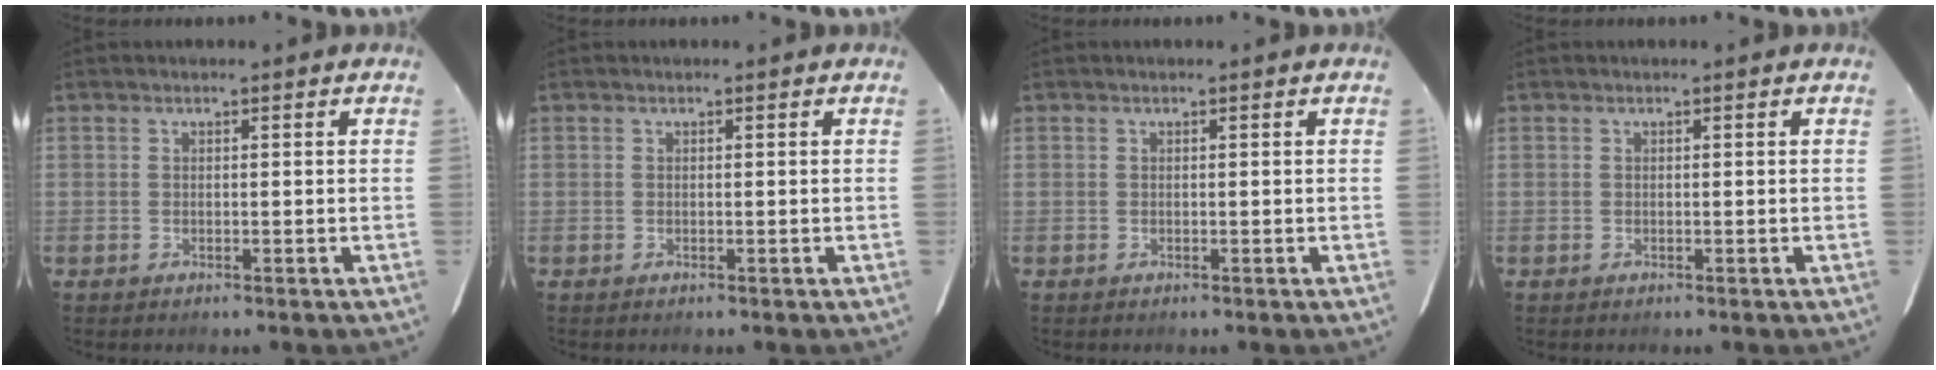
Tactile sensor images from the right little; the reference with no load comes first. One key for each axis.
{"total": 0.0}
{"total": 0.0}
{"total": 0.0}